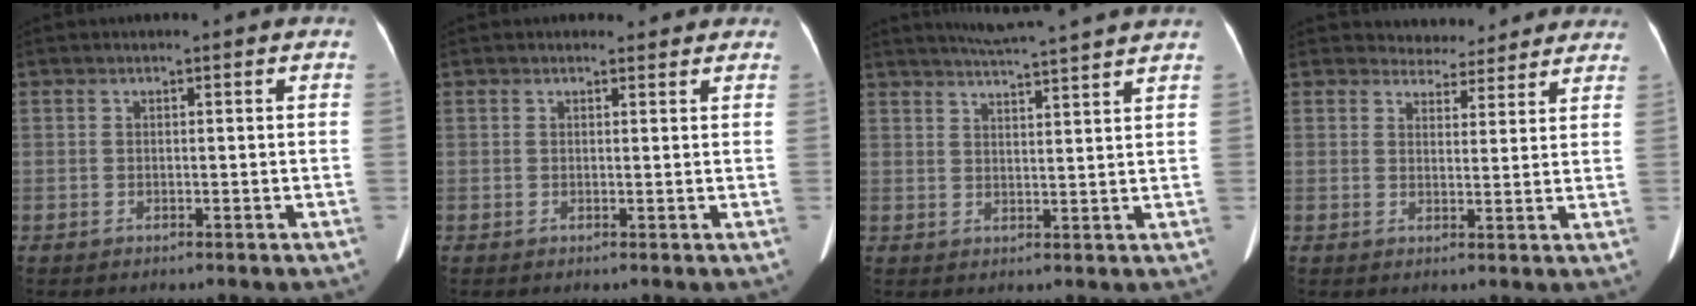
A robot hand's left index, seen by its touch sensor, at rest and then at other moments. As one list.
[{"total": 1.9, "force": [1.7, 0.9, 0.1], "torque": [0.000, 0.000, 0.013]}, {"total": 11.5, "force": [10.5, -1.0, 4.7], "torque": [-0.081, 0.010, 0.135]}, {"total": 7.0, "force": [6.5, 2.5, 0.1], "torque": [0.012, 0.007, 0.069]}]